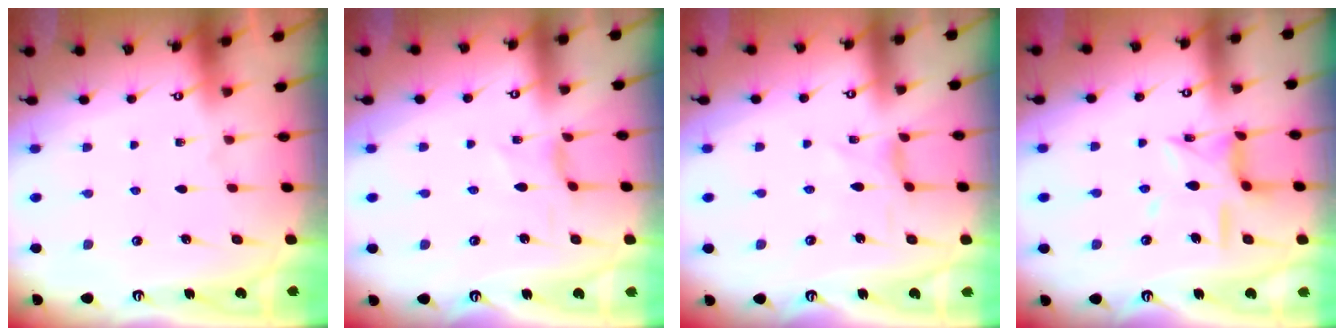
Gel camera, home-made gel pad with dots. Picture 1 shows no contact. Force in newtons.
{"total": 2.2, "press": 2.2, "slide": 0.2}
{"total": 0.7, "press": 0.7, "slide": 0.2}
{"total": 10.5, "press": 10.5, "slide": 0.4}